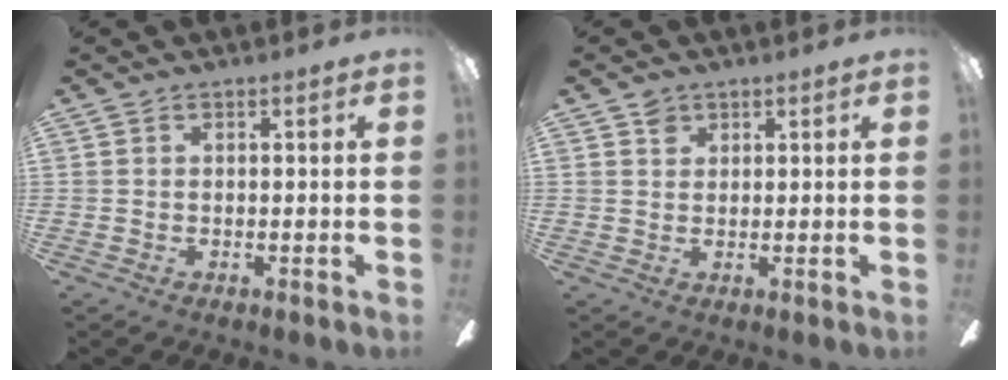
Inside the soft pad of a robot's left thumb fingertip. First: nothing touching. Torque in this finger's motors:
{"motor_torque": [0.16, -0.02, 0.36, -0.25, 0.00]}